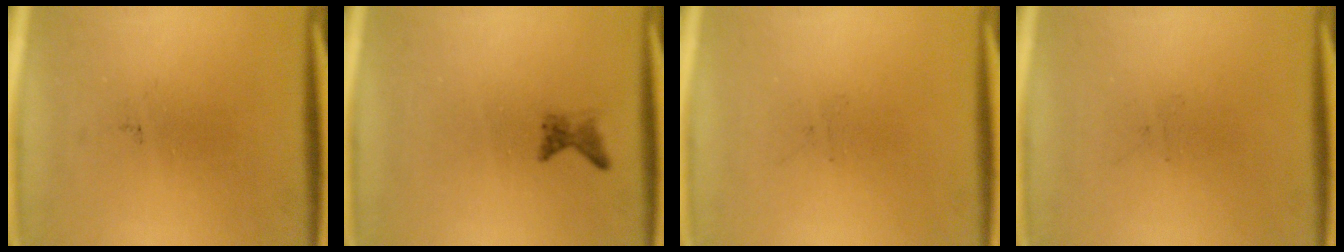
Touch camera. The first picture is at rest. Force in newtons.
{"total": 1.2}
{"total": 0.0}
{"total": 0.0}